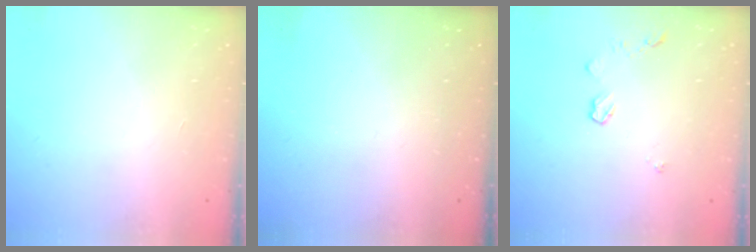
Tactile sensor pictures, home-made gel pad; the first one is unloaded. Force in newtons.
{"total": 0.0}
{"total": 5.2, "press": 5.1, "slide": 0.7}